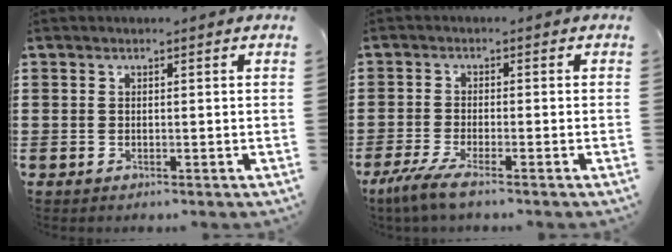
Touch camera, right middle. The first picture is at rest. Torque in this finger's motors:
{"motor_torque": [1.71, 0.43, 0.37, 0.13]}